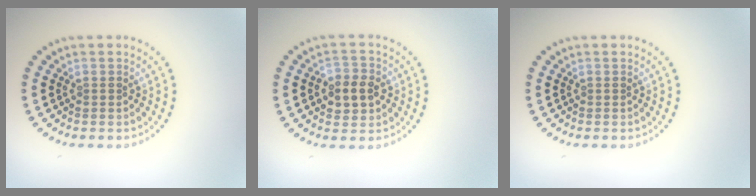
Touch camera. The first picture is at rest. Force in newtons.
{"total": 3.1, "press": 3.1, "slide": 0.4}
{"total": 0.0}